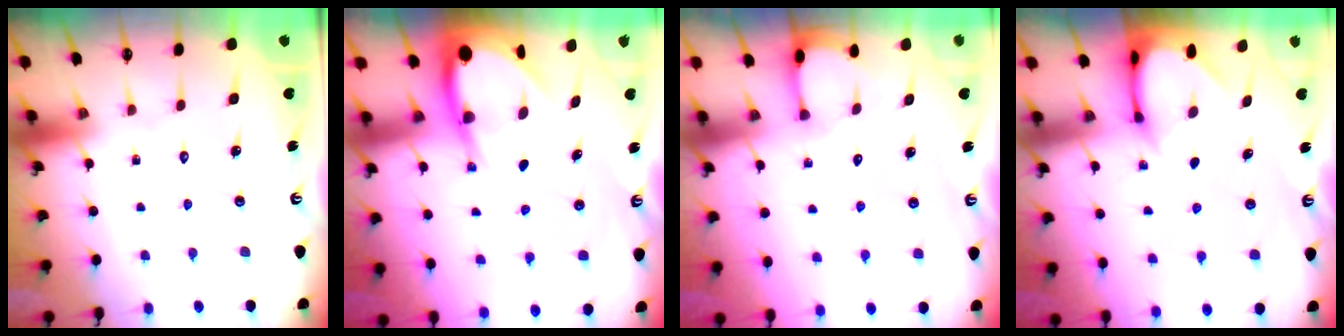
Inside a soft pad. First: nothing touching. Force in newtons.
{"total": 6.3, "press": 6.3, "slide": 0.6}
{"total": 0.9, "press": 0.8, "slide": 0.2}
{"total": 3.1, "press": 3.1, "slide": 0.2}